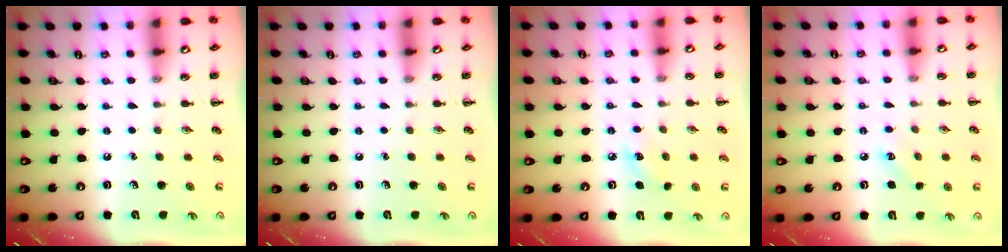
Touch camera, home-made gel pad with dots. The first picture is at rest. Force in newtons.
{"total": 0.0}
{"total": 6.7, "press": 6.5, "slide": 1.8}
{"total": 3.8, "press": 3.7, "slide": 1.1}